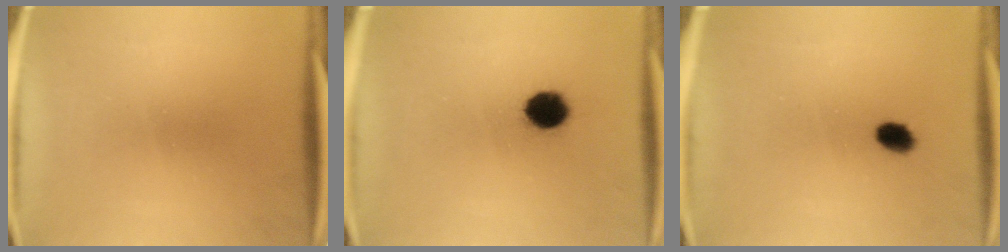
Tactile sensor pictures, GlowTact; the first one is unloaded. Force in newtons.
{"total": 7.0}
{"total": 3.2}